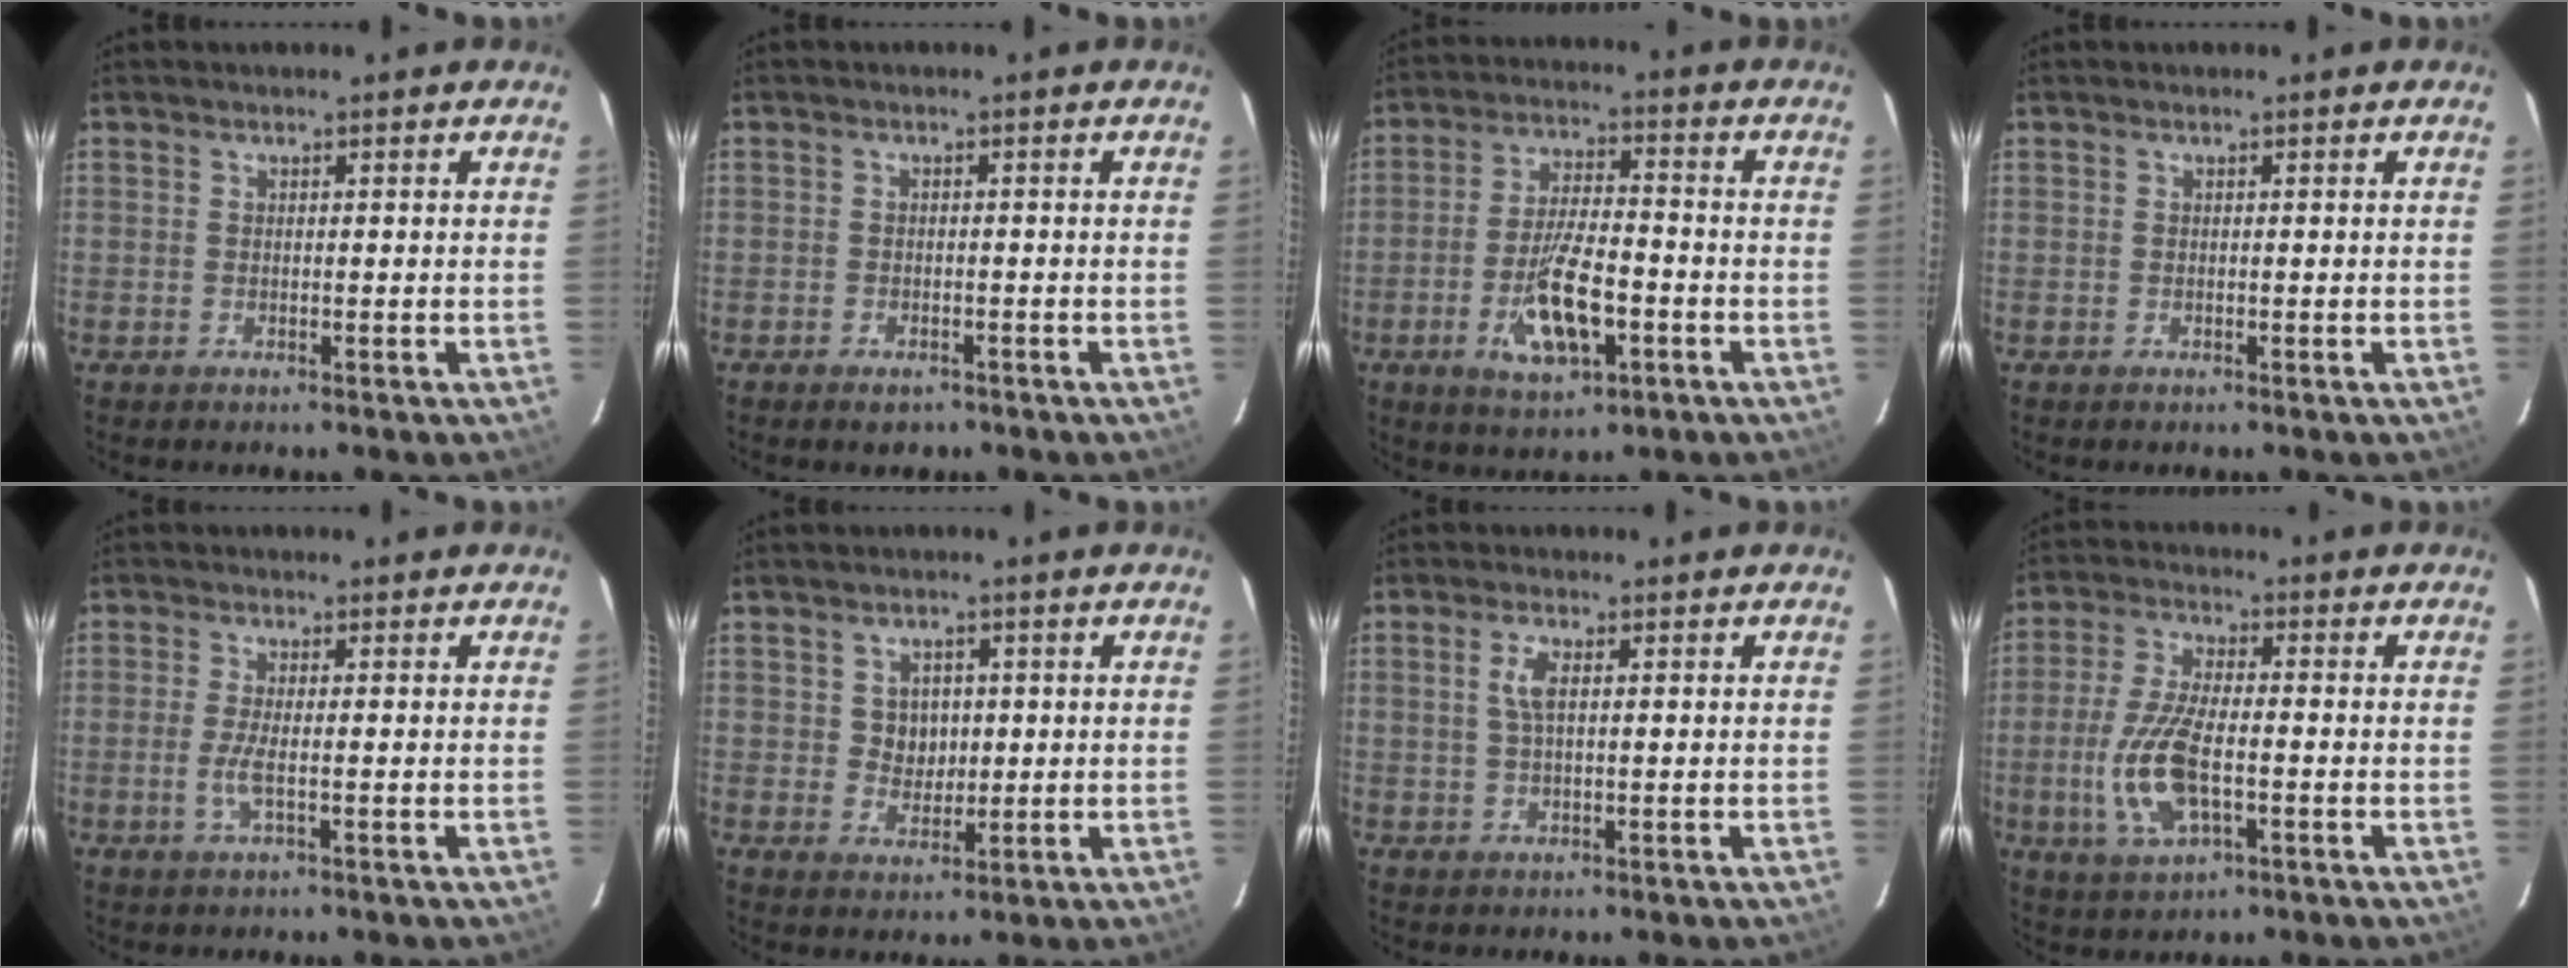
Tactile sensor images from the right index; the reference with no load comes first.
{"total": 2.6, "force": [-1.8, 1.6, 0.9], "torque": [-0.022, 0.000, -0.025]}
{"total": 11.4, "force": [-4.1, 4.2, 9.8], "torque": [-0.196, -0.007, -0.068]}
{"total": 0.0}
{"total": 3.2, "force": [-0.9, 0.2, 3.1], "torque": [-0.068, -0.004, -0.020]}
{"total": 4.2, "force": [0.6, 3.8, 1.7], "torque": [-0.027, 0.008, 0.015]}
{"total": 3.1, "force": [0.7, 1.1, 2.8], "torque": [-0.059, 0.004, 0.015]}
{"total": 11.6, "force": [-2.7, 4.5, 10.4], "torque": [-0.223, -0.004, -0.052]}